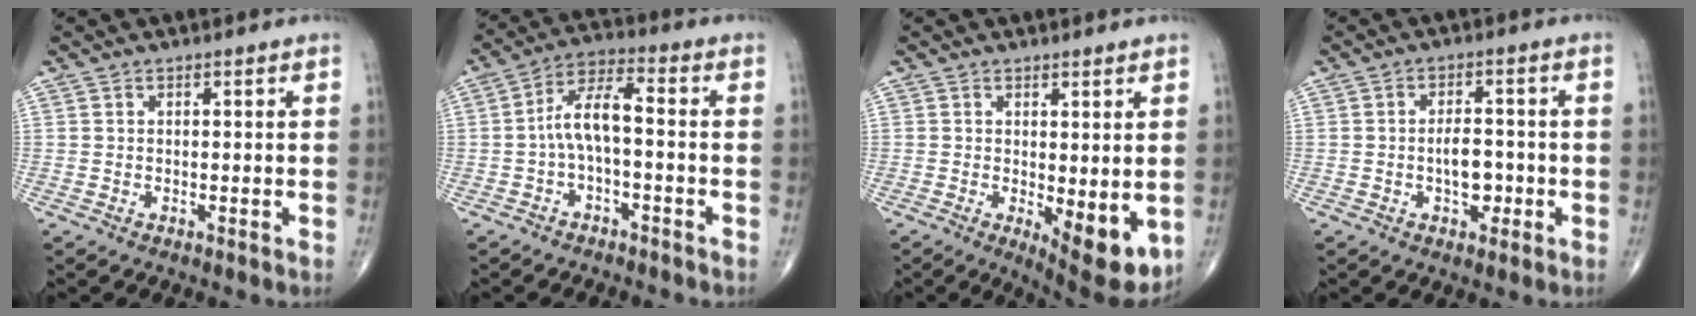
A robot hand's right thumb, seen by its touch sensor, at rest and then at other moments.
{"total": 7.5, "force": [-1.3, 2.7, 6.9], "torque": [-0.133, 0.041, -0.031]}
{"total": 9.1, "force": [-1.3, 3.3, 8.4], "torque": [-0.103, -0.024, -0.008]}
{"total": 5.1, "force": [-1.1, 2.9, 4.1], "torque": [-0.051, 0.014, -0.018]}